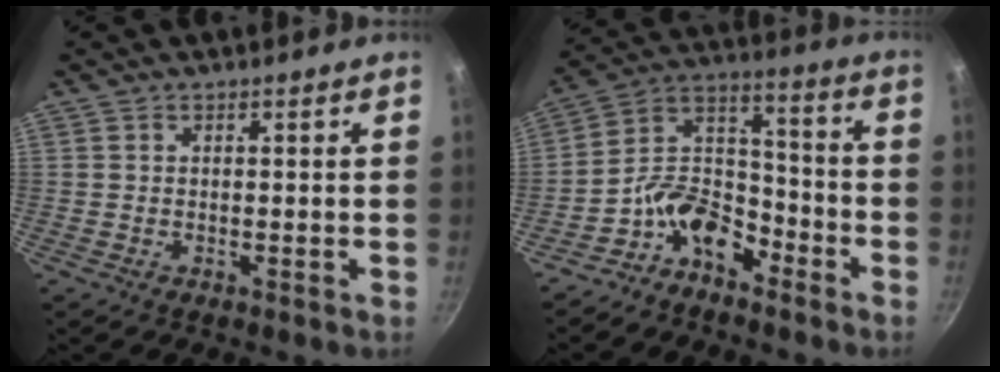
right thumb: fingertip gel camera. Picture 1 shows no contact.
{"total": 12.0, "force": [-7.4, 7.1, 6.2], "torque": [-0.083, 0.086, -0.160]}